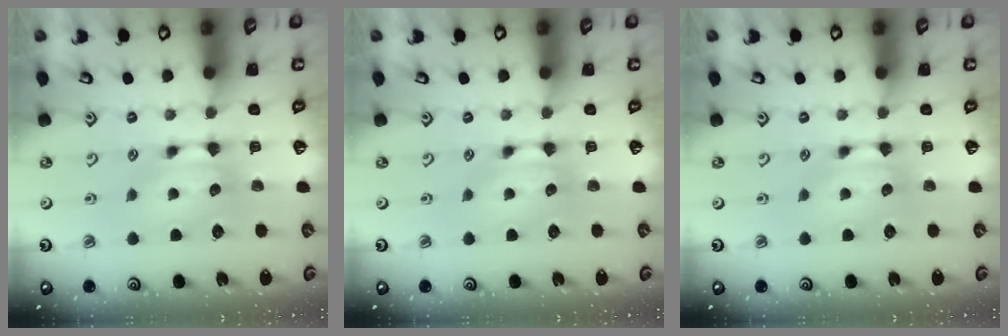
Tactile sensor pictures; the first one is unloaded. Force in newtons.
{"total": 0.0}
{"total": 0.0}